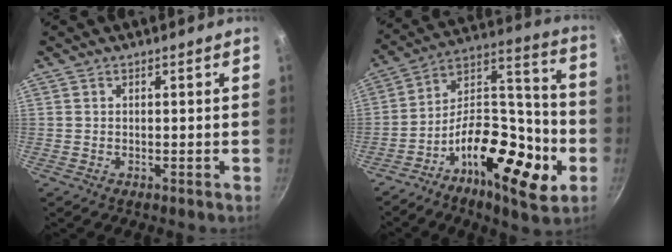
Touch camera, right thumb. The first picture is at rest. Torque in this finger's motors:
{"motor_torque": [0.23, 0.65, 1.28, -1.46, 0.37]}